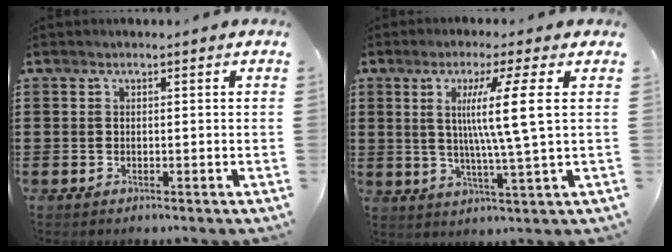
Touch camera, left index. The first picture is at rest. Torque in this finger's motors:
{"motor_torque": [1.06, -0.62, 0.51, 0.21]}